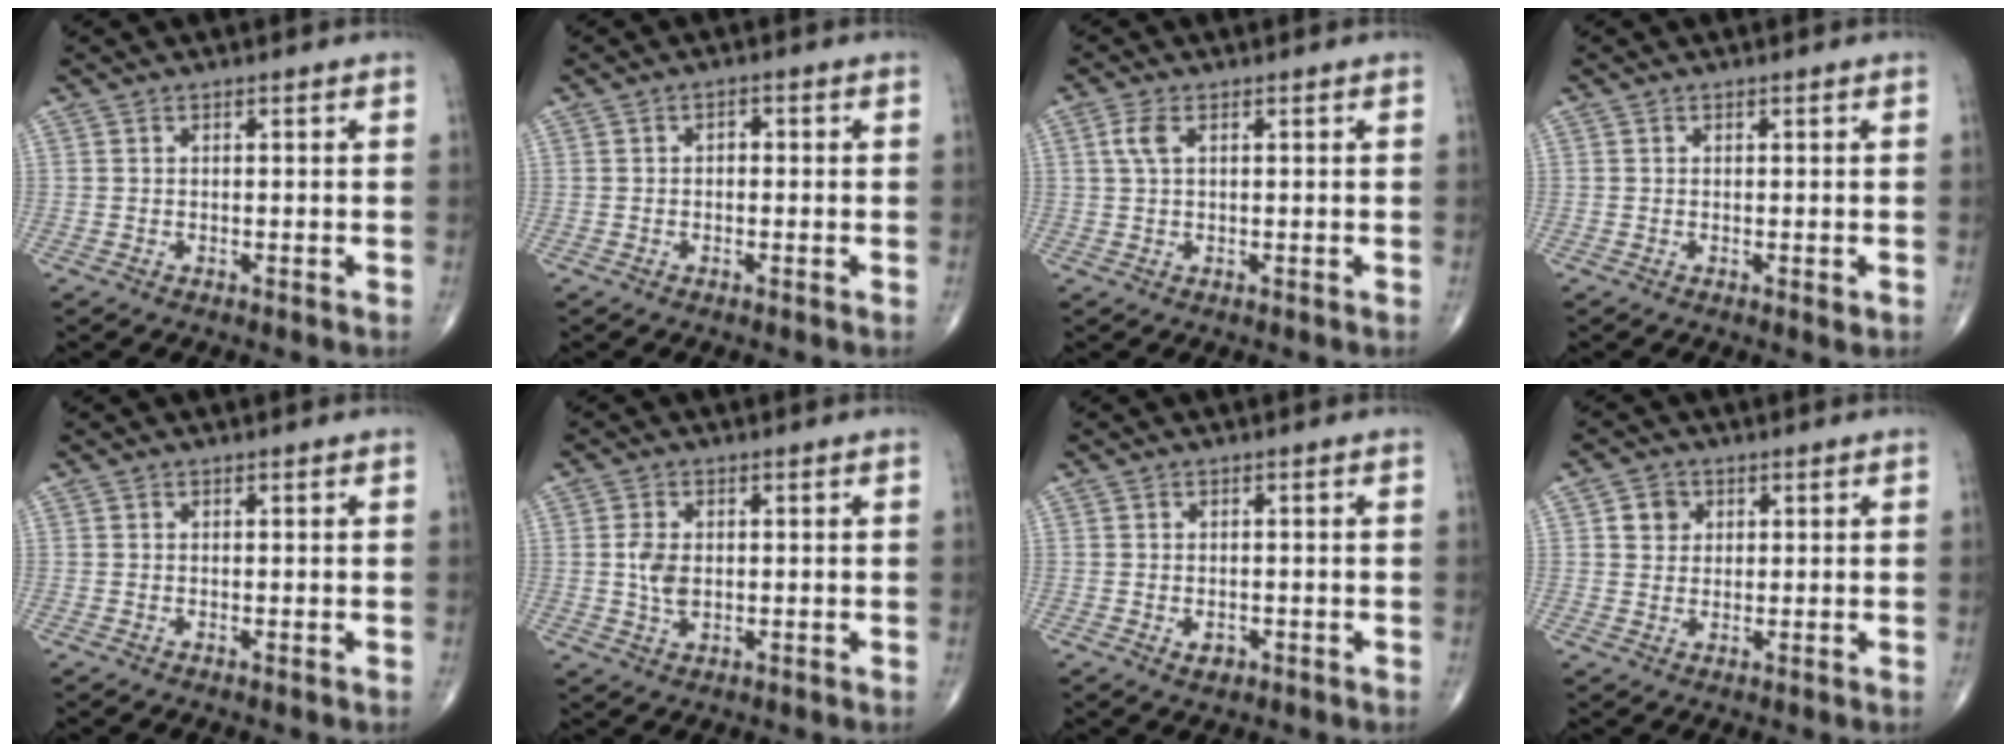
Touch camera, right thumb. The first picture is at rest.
{"total": 1.4, "force": [0.0, 1.0, 1.0], "torque": [-0.009, 0.006, -0.005]}
{"total": 2.7, "force": [0.9, 1.2, 2.3], "torque": [-0.060, 0.011, 0.020]}
{"total": 0.7, "force": [-0.1, 0.3, 0.6], "torque": [-0.007, -0.003, -0.003]}
{"total": 0.0}
{"total": 4.2, "force": [0.2, 2.7, 3.2], "torque": [-0.062, -0.002, 0.006]}
{"total": 2.0, "force": [-0.8, 1.3, 1.3], "torque": [-0.012, 0.001, -0.008]}
{"total": 3.5, "force": [1.1, 3.1, 1.3], "torque": [-0.003, -0.002, 0.015]}